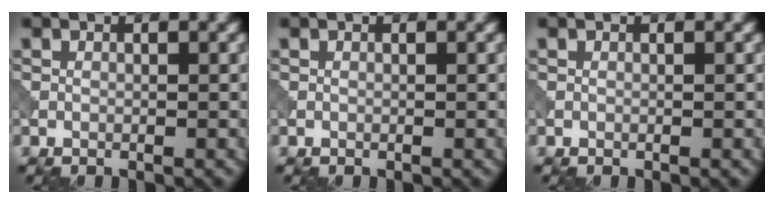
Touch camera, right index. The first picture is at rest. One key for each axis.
{"total": 0.0}
{"total": 0.0}